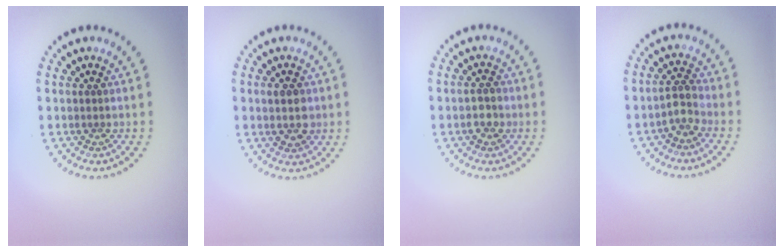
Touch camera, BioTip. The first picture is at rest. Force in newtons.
{"total": 2.3, "press": 2.3, "slide": 0.3}
{"total": 1.8, "press": 1.8, "slide": 0.3}
{"total": 2.0, "press": 1.6, "slide": 1.2}